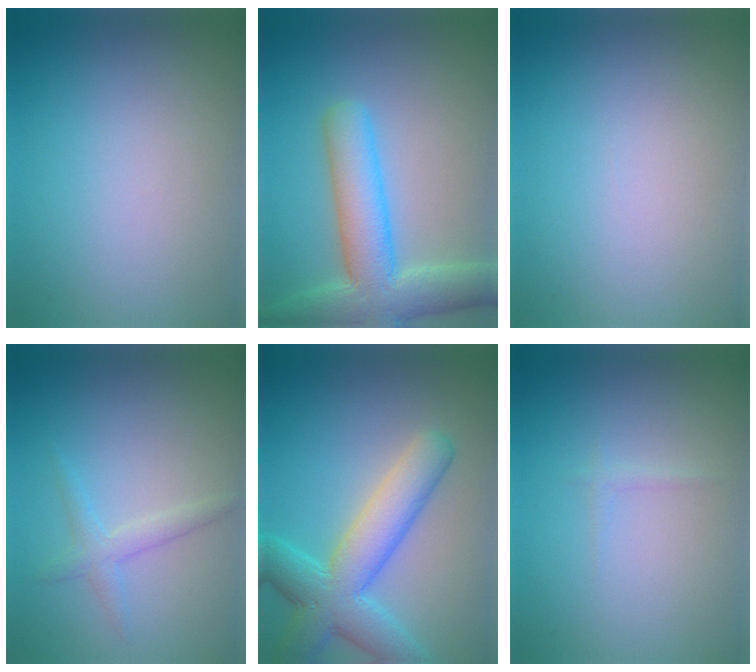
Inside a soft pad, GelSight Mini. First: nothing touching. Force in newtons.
{"total": 8.1, "press": 8.0, "slide": 0.7}
{"total": 0.0}
{"total": 1.7, "press": 1.7, "slide": 0.1}
{"total": 7.3, "press": 7.3, "slide": 0.3}
{"total": 0.6, "press": 0.6, "slide": 0.0}